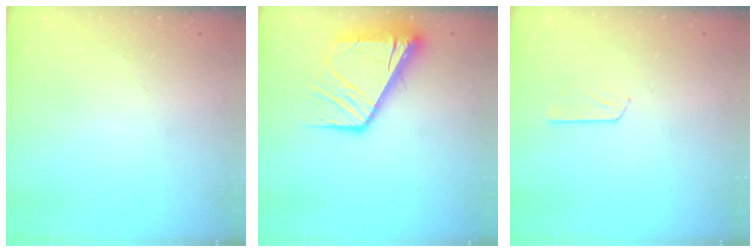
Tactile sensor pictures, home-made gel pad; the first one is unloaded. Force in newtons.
{"total": 15.9, "press": 15.7, "slide": 1.8}
{"total": 2.8, "press": 2.8, "slide": 0.4}